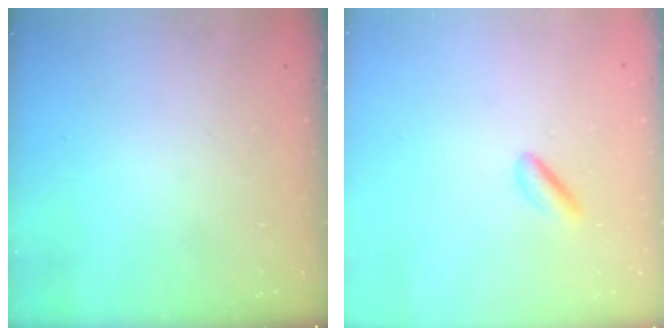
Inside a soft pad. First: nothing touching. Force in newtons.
{"total": 2.5, "press": 2.3, "slide": 1.0}